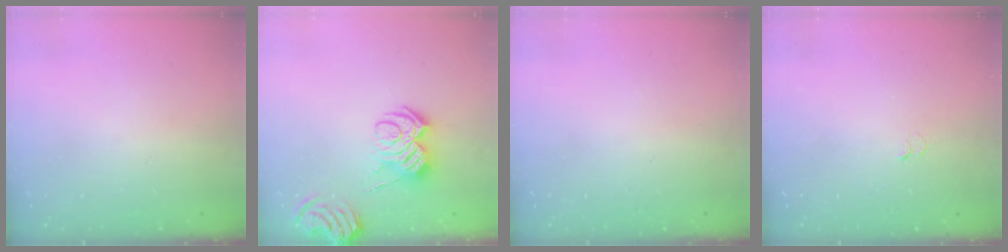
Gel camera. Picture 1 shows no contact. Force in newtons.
{"total": 9.2, "press": 9.2, "slide": 0.6}
{"total": 0.0}
{"total": 2.9, "press": 2.9, "slide": 0.3}